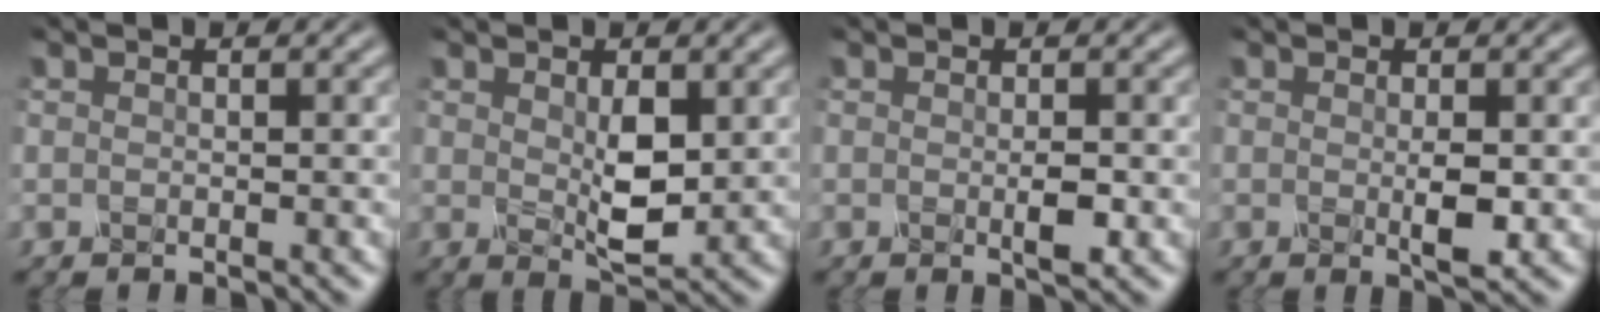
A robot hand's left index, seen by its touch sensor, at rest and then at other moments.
{"total": 2.8, "force": [0.5, 1.1, 2.5], "torque": [-0.063, -0.006, 0.020]}
{"total": 1.3, "force": [-0.3, 0.0, 1.2], "torque": [-0.038, -0.003, 0.001]}
{"total": 1.6, "force": [-0.1, 0.1, 1.6], "torque": [-0.044, -0.005, 0.006]}